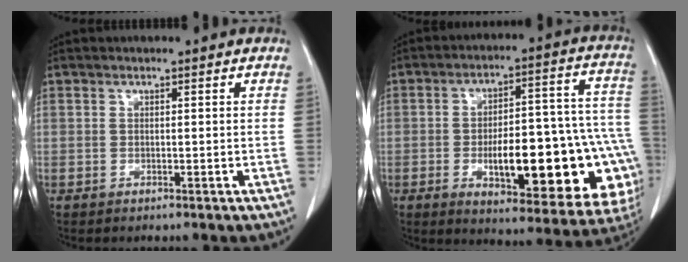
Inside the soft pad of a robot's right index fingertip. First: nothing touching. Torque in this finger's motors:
{"motor_torque": [1.39, -0.75, 0.49, 0.21]}